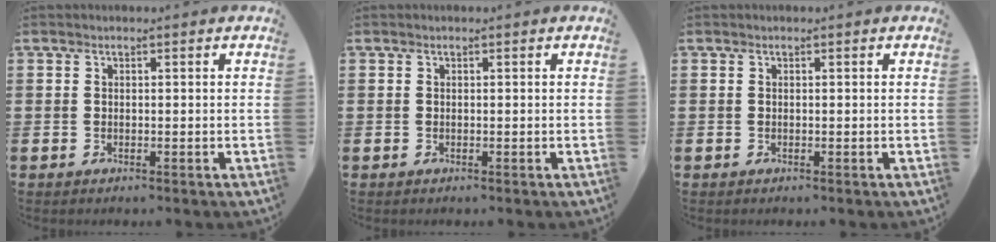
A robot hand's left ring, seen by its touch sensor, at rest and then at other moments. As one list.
[{"total": 0.0}, {"total": 0.0}]